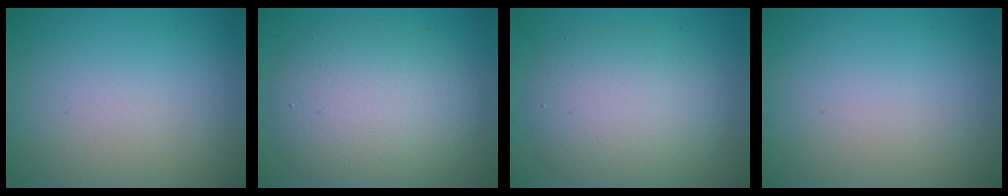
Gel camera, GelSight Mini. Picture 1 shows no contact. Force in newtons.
{"total": 7.3, "press": 7.2, "slide": 0.8}
{"total": 5.5, "press": 5.5, "slide": 0.4}
{"total": 0.0}